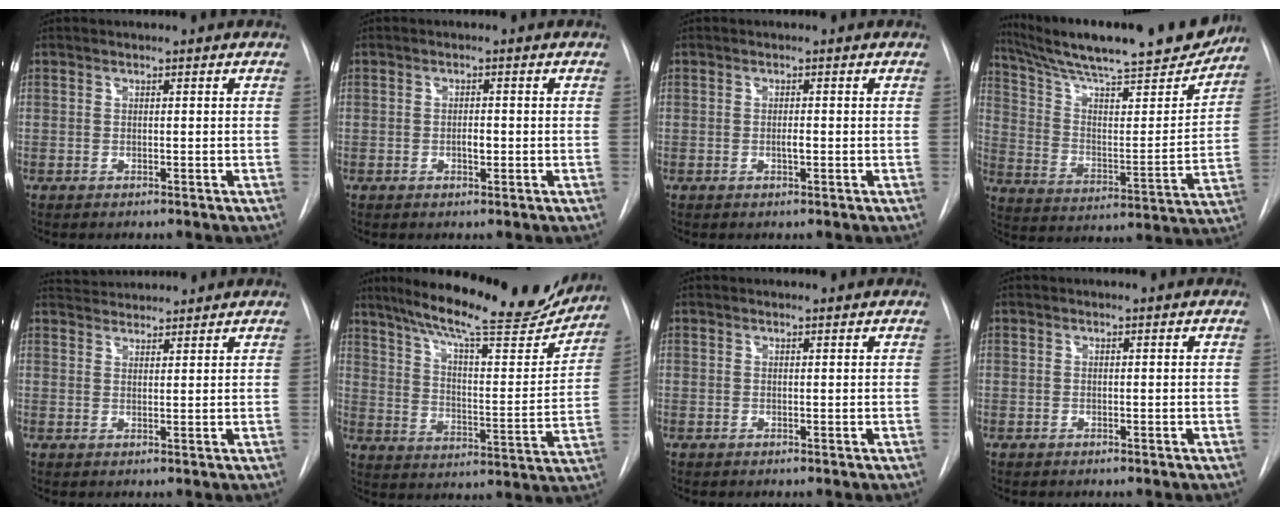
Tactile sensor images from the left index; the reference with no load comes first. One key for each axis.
{"total": 1.5, "fx": -0.3, "fy": 0.6, "fz": 1.3, "tx": -0.022, "ty": 0.001, "tz": -0.005}
{"total": 0.9, "fx": -0.2, "fy": 0.2, "fz": 0.9, "tx": -0.018, "ty": 0.000, "tz": -0.003}
{"total": 25.7, "fx": 22.6, "fy": 3.2, "fz": 11.8, "tx": -0.193, "ty": -0.033, "tz": 0.328}
{"total": 5.1, "fx": 5.1, "fy": 0.4, "fz": 0.6, "tx": -0.017, "ty": 0.033, "tz": 0.084}
{"total": 22.7, "fx": 19.7, "fy": 3.2, "fz": 10.7, "tx": -0.169, "ty": -0.026, "tz": 0.273}
{"total": 1.0, "fx": 1.0, "fy": 0.1, "fz": 0.1, "tx": -0.009, "ty": 0.010, "tz": 0.015}
{"total": 0.0}